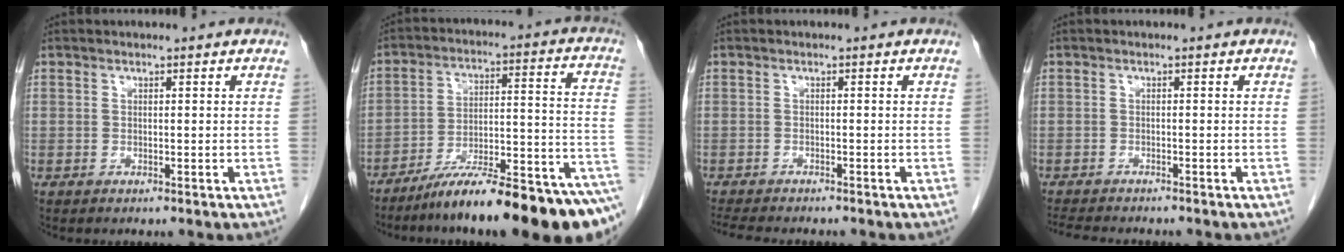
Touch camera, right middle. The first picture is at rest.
{"total": 21.1, "force": [-15.9, 1.6, 13.8], "torque": [-0.135, 0.024, -0.248]}
{"total": 7.1, "force": [-6.2, 1.2, 3.1], "torque": [-0.051, -0.012, -0.094]}
{"total": 6.4, "force": [-5.8, 1.0, 2.5], "torque": [-0.042, -0.013, -0.090]}